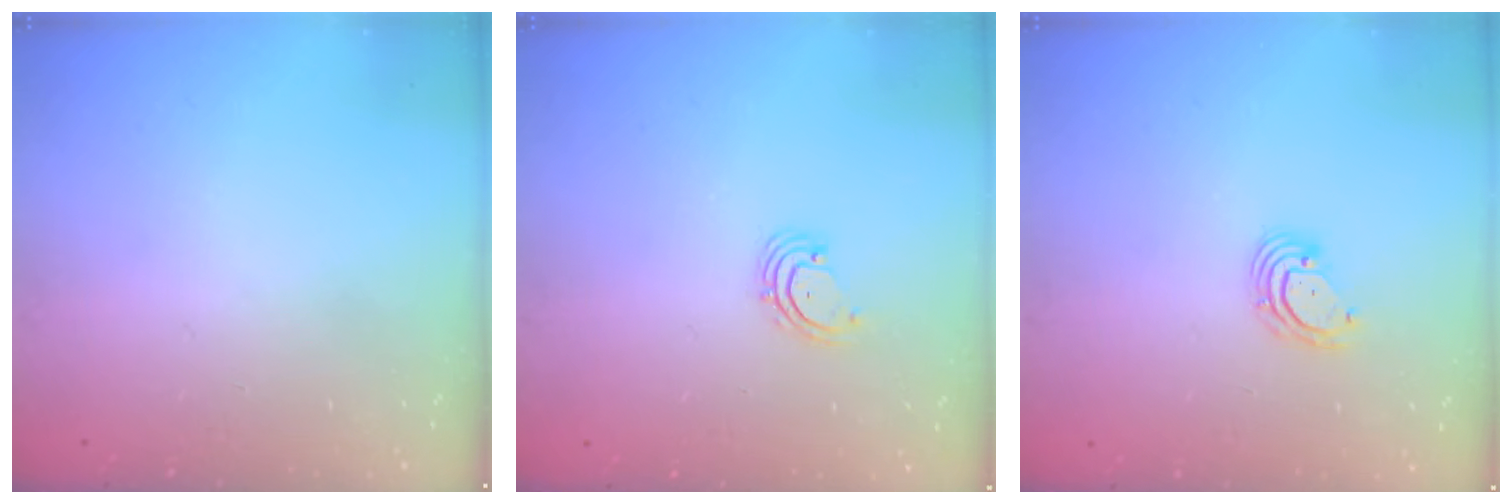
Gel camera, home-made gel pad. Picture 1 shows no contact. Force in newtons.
{"total": 2.0, "press": 2.0, "slide": 0.4}
{"total": 4.0, "press": 4.0, "slide": 0.4}